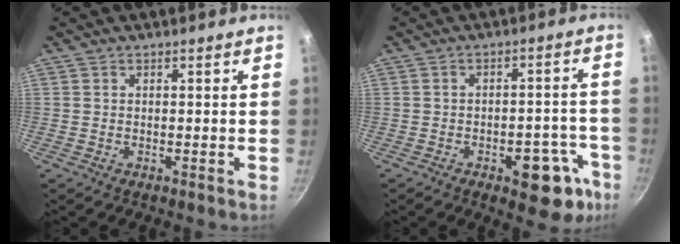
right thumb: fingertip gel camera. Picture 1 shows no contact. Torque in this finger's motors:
{"motor_torque": [2.83, 2.18, 0.82, -0.37, 0.09]}